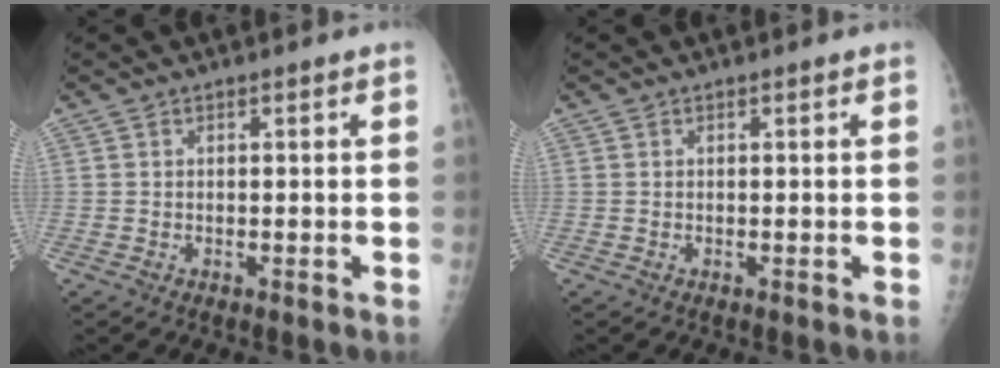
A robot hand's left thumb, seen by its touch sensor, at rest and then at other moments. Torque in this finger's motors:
{"motor_torque": [0.00, 0.00, -0.02, -0.02, 0.00]}